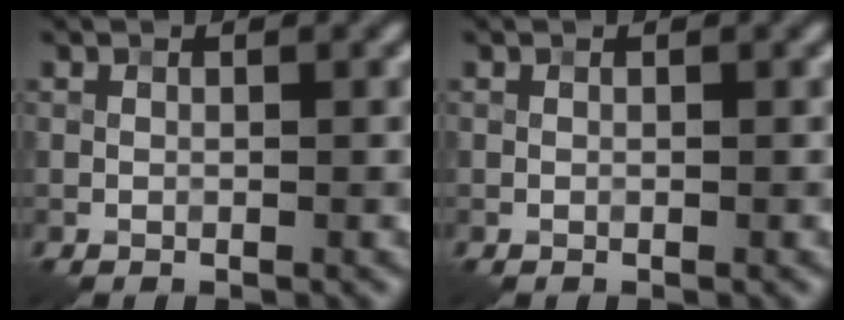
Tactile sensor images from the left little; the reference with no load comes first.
{"total": 0.0}